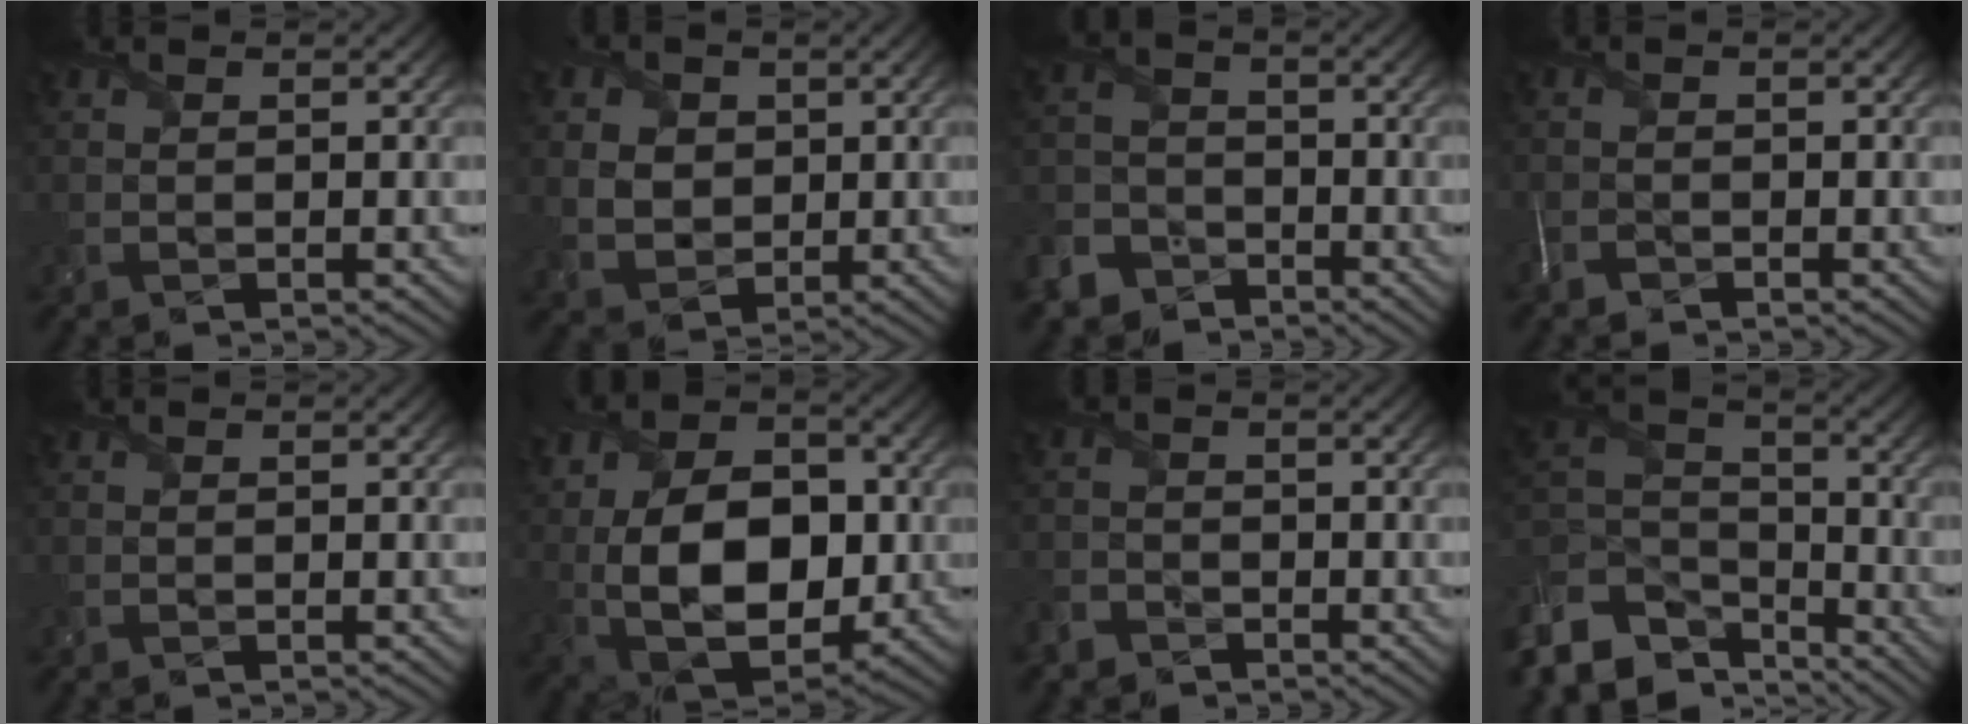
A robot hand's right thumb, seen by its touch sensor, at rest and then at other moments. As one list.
[{"total": 5.0, "force": [1.4, 4.2, 2.3], "torque": [-0.086, -0.003, 0.020]}, {"total": 6.4, "force": [-4.7, 3.9, 1.8], "torque": [-0.049, -0.011, -0.107]}, {"total": 1.5, "force": [-1.3, 0.7, 0.3], "torque": [-0.015, -0.005, -0.032]}, {"total": 0.0}, {"total": 15.6, "force": [-0.1, 10.2, 11.8], "torque": [-0.225, 0.002, 0.007]}, {"total": 2.5, "force": [-2.1, 1.4, 0.4], "torque": [-0.013, -0.004, -0.050]}, {"total": 12.7, "force": [-8.8, 7.3, 5.7], "torque": [-0.172, -0.027, -0.159]}]